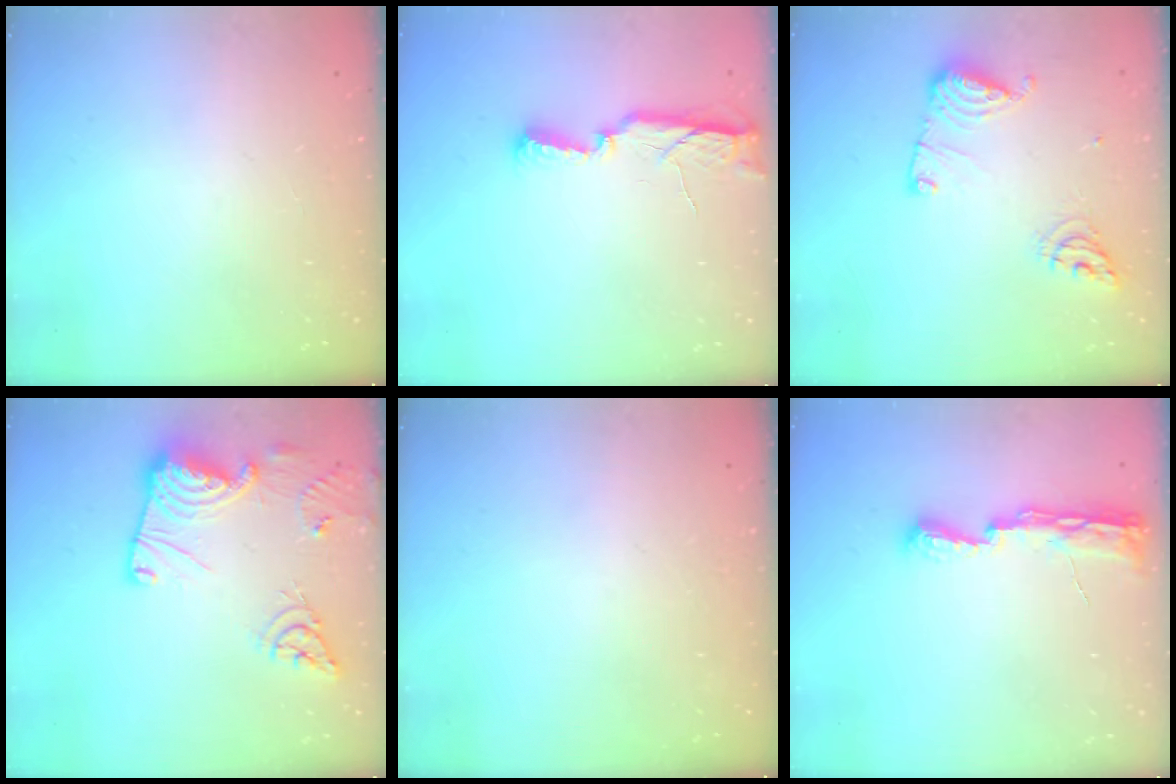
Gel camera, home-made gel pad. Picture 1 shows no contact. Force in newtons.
{"total": 9.5, "press": 8.0, "slide": 5.2}
{"total": 11.8, "press": 11.7, "slide": 1.4}
{"total": 18.1, "press": 18.0, "slide": 1.7}
{"total": 0.0}
{"total": 8.0, "press": 8.0, "slide": 0.8}